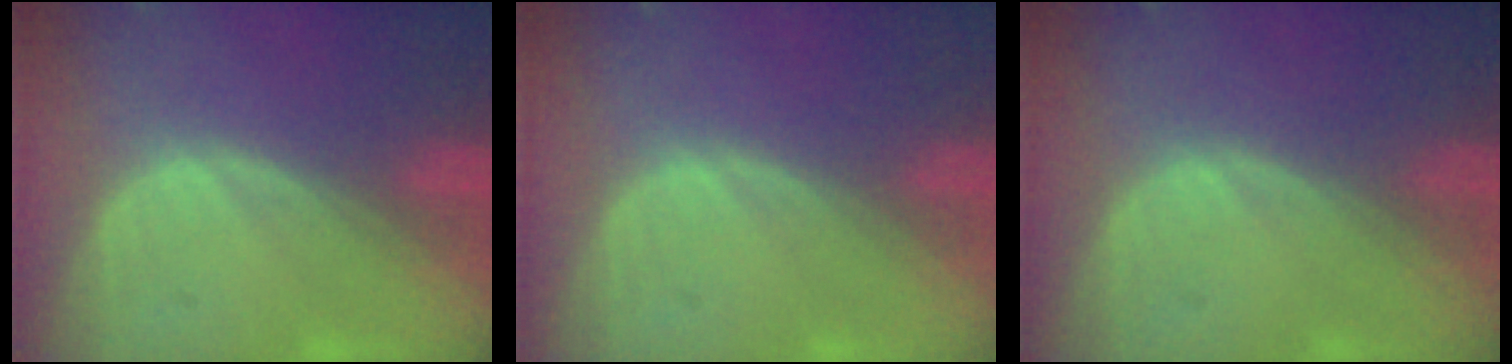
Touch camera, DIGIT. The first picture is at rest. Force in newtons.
{"total": 0.0}
{"total": 0.0}